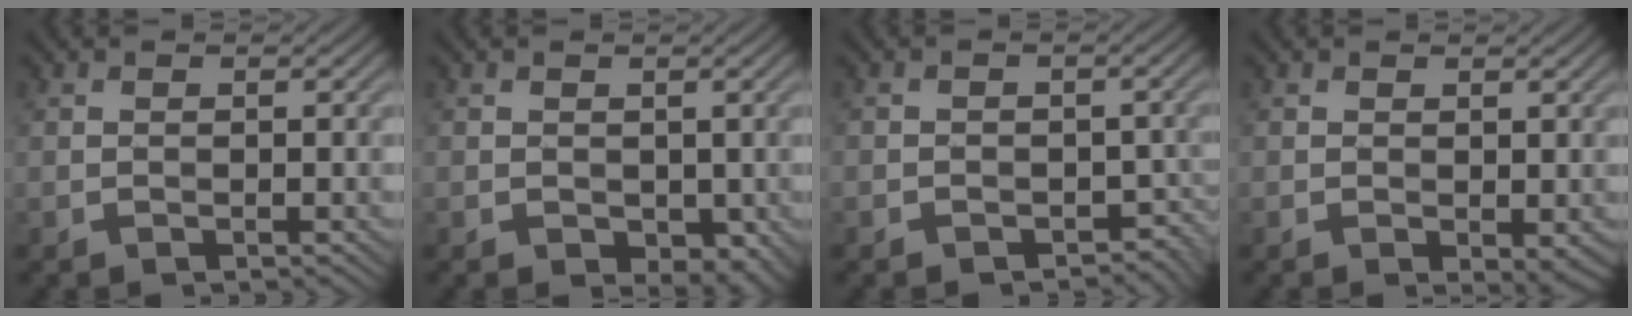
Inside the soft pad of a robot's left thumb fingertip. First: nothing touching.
{"total": 2.0, "force": [-0.1, 1.7, 1.2], "torque": [-0.024, -0.011, 0.003]}
{"total": 3.3, "force": [-2.1, 2.5, 0.5], "torque": [0.004, 0.010, -0.023]}
{"total": 1.1, "force": [0.1, 0.5, 1.0], "torque": [-0.018, -0.004, 0.004]}